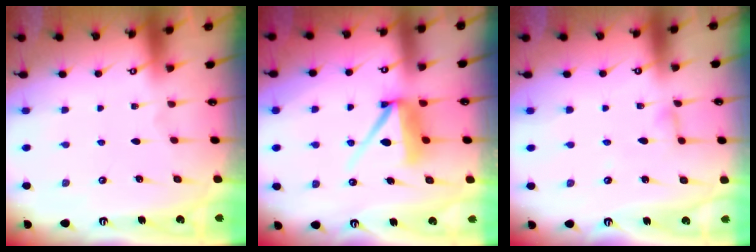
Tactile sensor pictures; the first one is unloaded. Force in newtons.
{"total": 9.6, "press": 9.5, "slide": 1.0}
{"total": 3.0, "press": 3.0, "slide": 0.3}